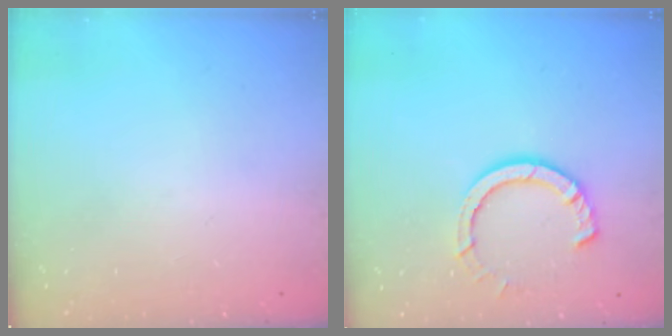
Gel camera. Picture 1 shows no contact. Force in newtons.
{"total": 8.5, "press": 8.4, "slide": 1.0}